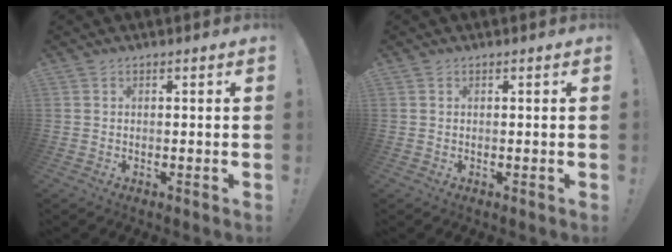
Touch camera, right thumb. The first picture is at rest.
{"total": 0.0}